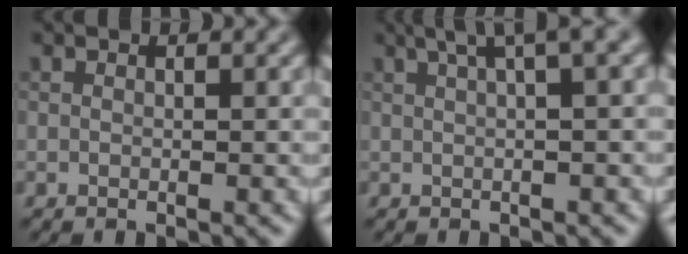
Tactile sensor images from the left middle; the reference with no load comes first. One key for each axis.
{"total": 5.5, "fx": 3.1, "fy": 1.3, "fz": 4.4, "tx": -0.047, "ty": 0.025, "tz": 0.038}